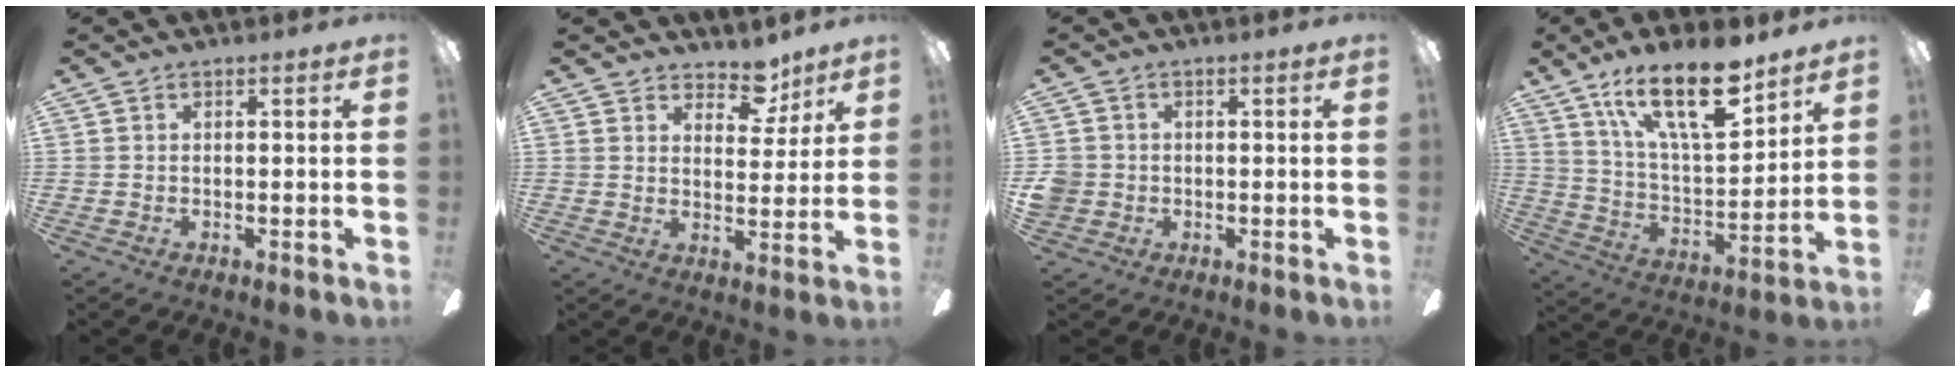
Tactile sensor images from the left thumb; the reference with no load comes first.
{"total": 7.7, "force": [5.9, 4.1, 2.8], "torque": [-0.027, -0.034, 0.102]}
{"total": 3.3, "force": [-0.3, 3.2, 0.6], "torque": [-0.013, 0.009, -0.004]}
{"total": 20.9, "force": [13.4, 7.9, 14.0], "torque": [-0.235, -0.065, 0.227]}